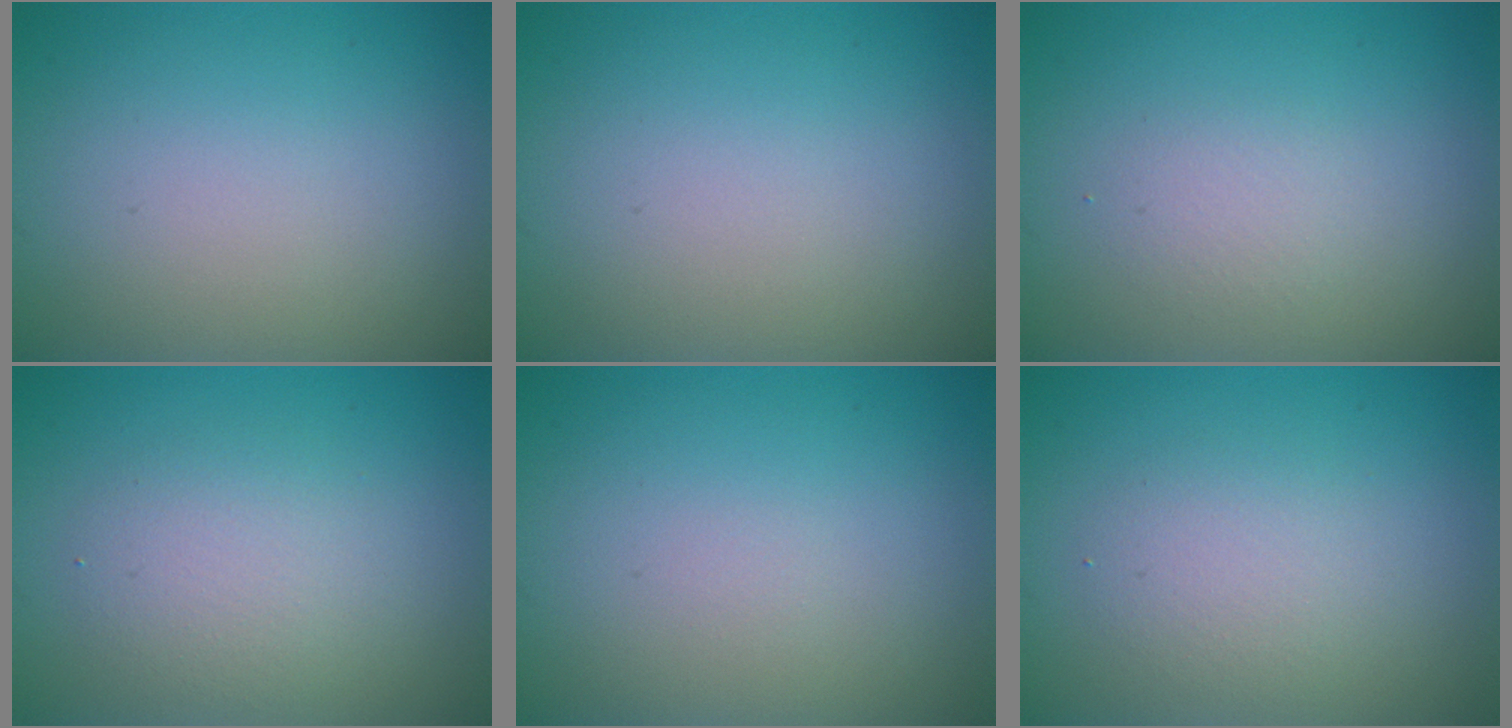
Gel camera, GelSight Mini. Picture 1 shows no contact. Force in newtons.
{"total": 0.0}
{"total": 1.4, "press": 1.4, "slide": 0.1}
{"total": 2.9, "press": 2.9, "slide": 0.1}
{"total": 0.0}
{"total": 2.4, "press": 2.4, "slide": 0.1}